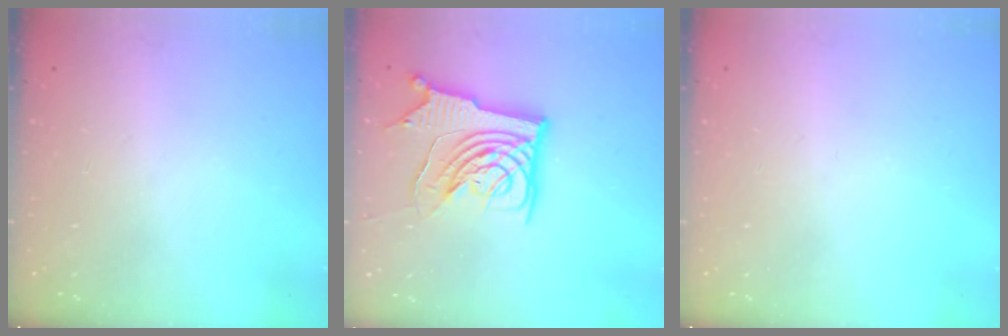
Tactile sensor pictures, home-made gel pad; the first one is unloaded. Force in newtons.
{"total": 13.3, "press": 13.1, "slide": 1.9}
{"total": 0.0}